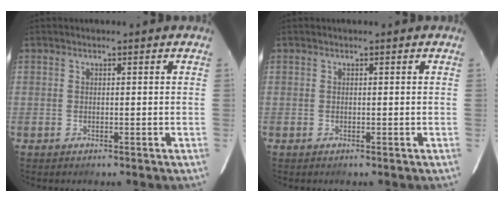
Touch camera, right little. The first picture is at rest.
{"total": 0.0}